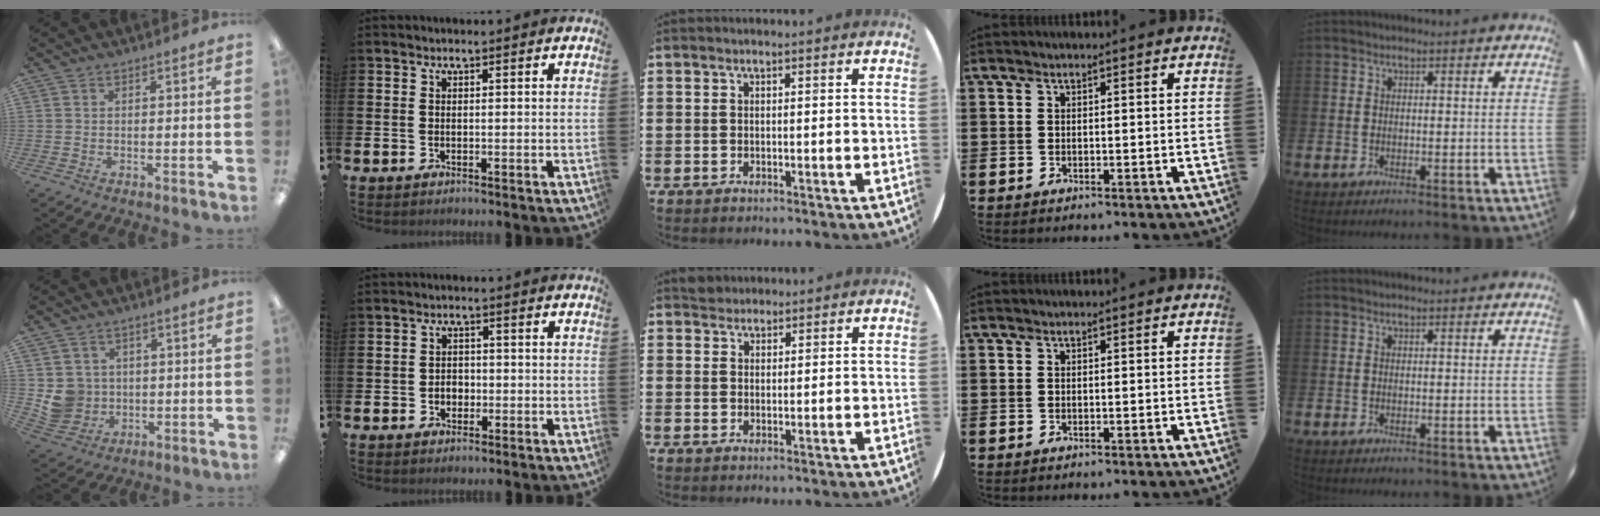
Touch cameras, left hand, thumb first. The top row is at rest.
{"thumb": {"total": 6.8, "force": [1.0, 6.6, 1.1], "torque": [-0.032, 0.002, 0.030]}, "index": {"total": 2.3, "force": [-0.7, 1.9, 1.0], "torque": [-0.012, 0.002, -0.018]}, "middle": {"total": 2.0, "force": [1.9, 0.6, -0.2], "torque": [0.007, 0.001, 0.037]}}